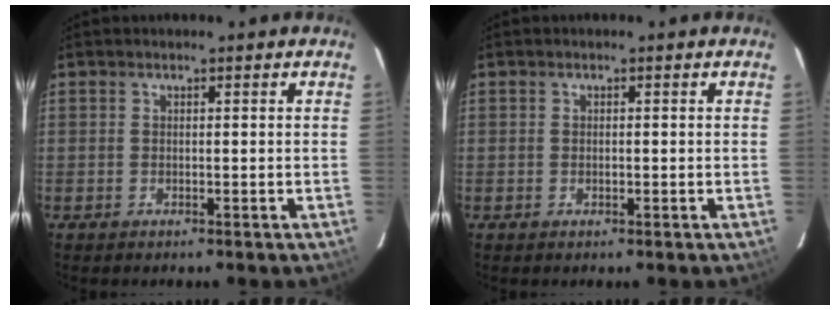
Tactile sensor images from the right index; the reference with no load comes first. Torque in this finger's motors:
{"motor_torque": [-0.26, 0.21, -0.09, -0.03]}